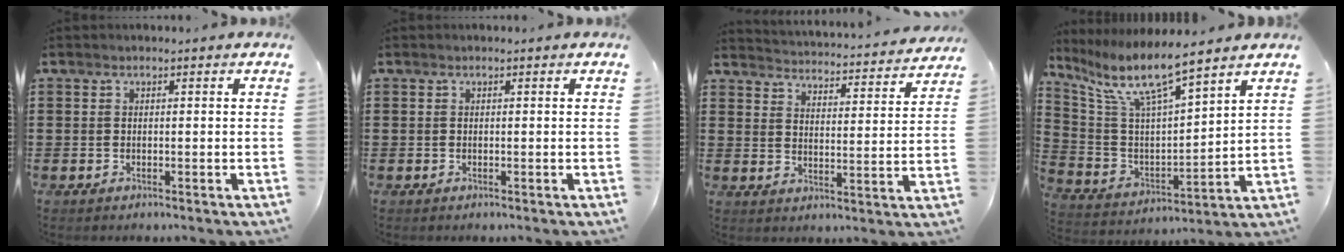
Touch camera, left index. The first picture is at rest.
{"total": 0.0}
{"total": 3.1, "force": [3.1, -0.5, -0.1], "torque": [-0.021, -0.036, 0.045]}
{"total": 8.6, "force": [6.8, 1.2, 5.1], "torque": [-0.128, -0.041, 0.112]}